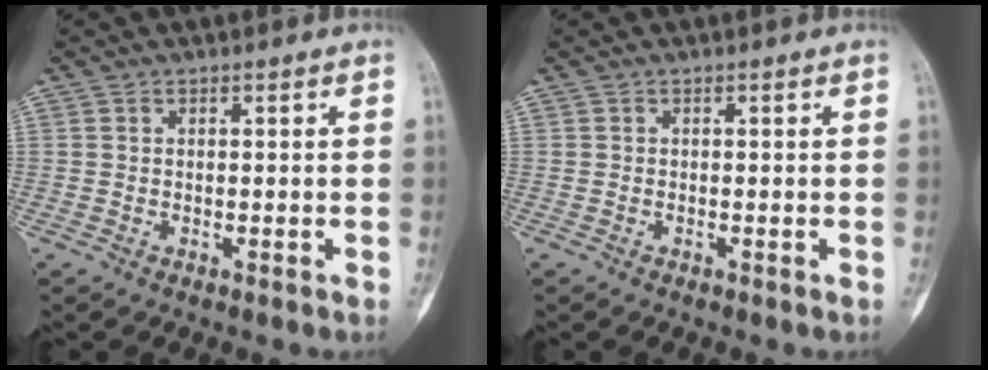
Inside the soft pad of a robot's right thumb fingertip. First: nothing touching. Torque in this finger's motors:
{"motor_torque": [0.16, 0.00, 0.06, -0.06, 0.04]}